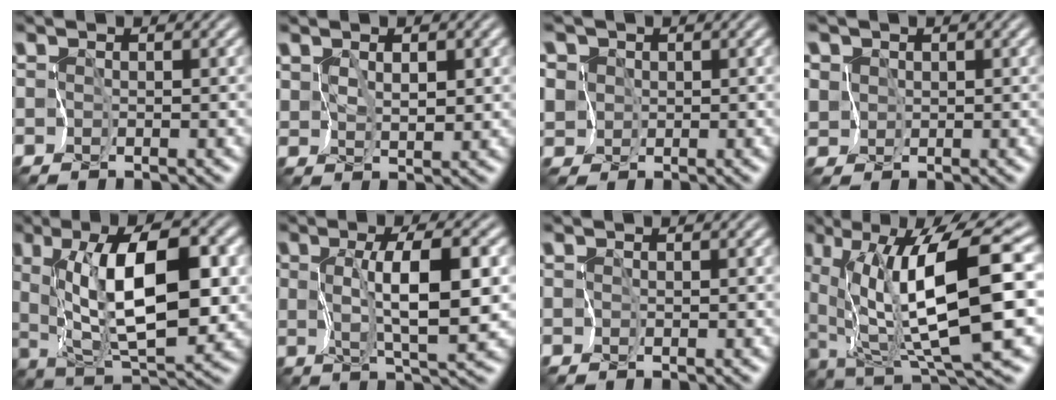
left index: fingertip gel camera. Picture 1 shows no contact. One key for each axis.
{"total": 2.0, "fx": 1.3, "fy": 0.8, "fz": 1.3, "tx": -0.025, "ty": -0.002, "tz": 0.033}
{"total": 7.2, "fx": 2.8, "fy": 6.1, "fz": 2.7, "tx": -0.062, "ty": 0.032, "tz": 0.017}
{"total": 5.4, "fx": 2.4, "fy": 4.4, "fz": 1.9, "tx": -0.043, "ty": 0.030, "tz": 0.020}
{"total": 10.2, "fx": 2.3, "fy": 3.5, "fz": 9.3, "tx": -0.148, "ty": 0.005, "tz": 0.043}
{"total": 5.9, "fx": 1.1, "fy": 1.3, "fz": 5.6, "tx": -0.097, "ty": 0.000, "tz": 0.026}
{"total": 0.0}
{"total": 11.7, "fx": 1.6, "fy": 2.1, "fz": 11.4, "tx": -0.188, "ty": -0.001, "tz": 0.038}